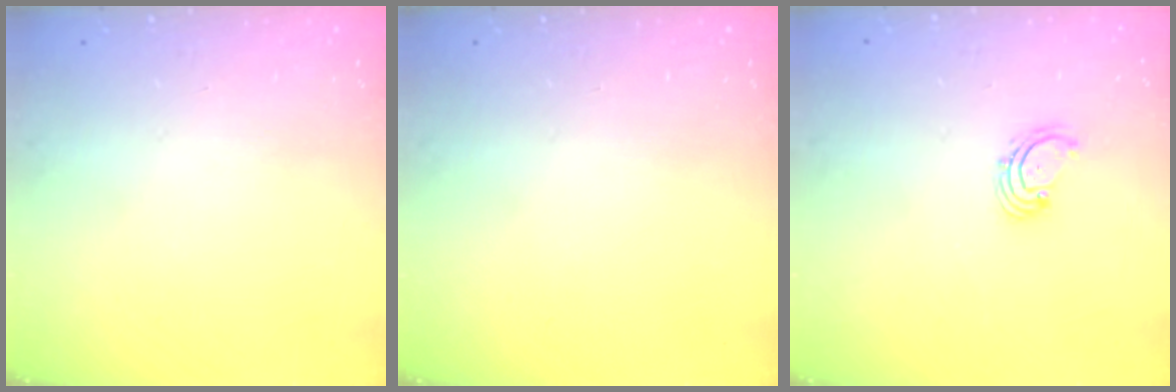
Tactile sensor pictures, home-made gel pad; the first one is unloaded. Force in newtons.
{"total": 0.0}
{"total": 2.0, "press": 1.9, "slide": 0.6}